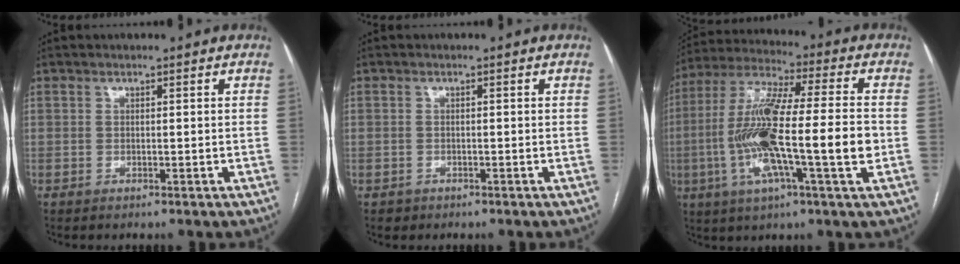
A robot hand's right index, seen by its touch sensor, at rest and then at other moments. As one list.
[{"total": 1.3, "force": [-0.7, 1.1, -0.1], "torque": [-0.002, 0.005, -0.012]}, {"total": 18.3, "force": [-3.1, 1.4, 18.0], "torque": [-0.346, 0.001, -0.060]}]